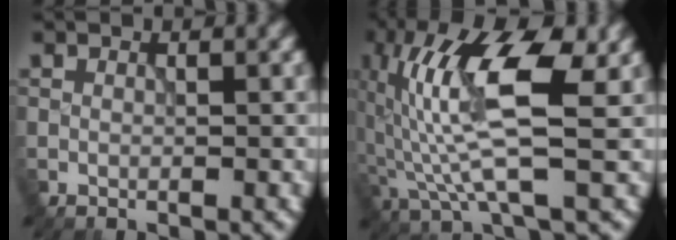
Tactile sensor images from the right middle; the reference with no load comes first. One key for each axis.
{"total": 10.1, "fx": 0.9, "fy": 3.1, "fz": 9.6, "tx": -0.189, "ty": 0.012, "tz": 0.012}